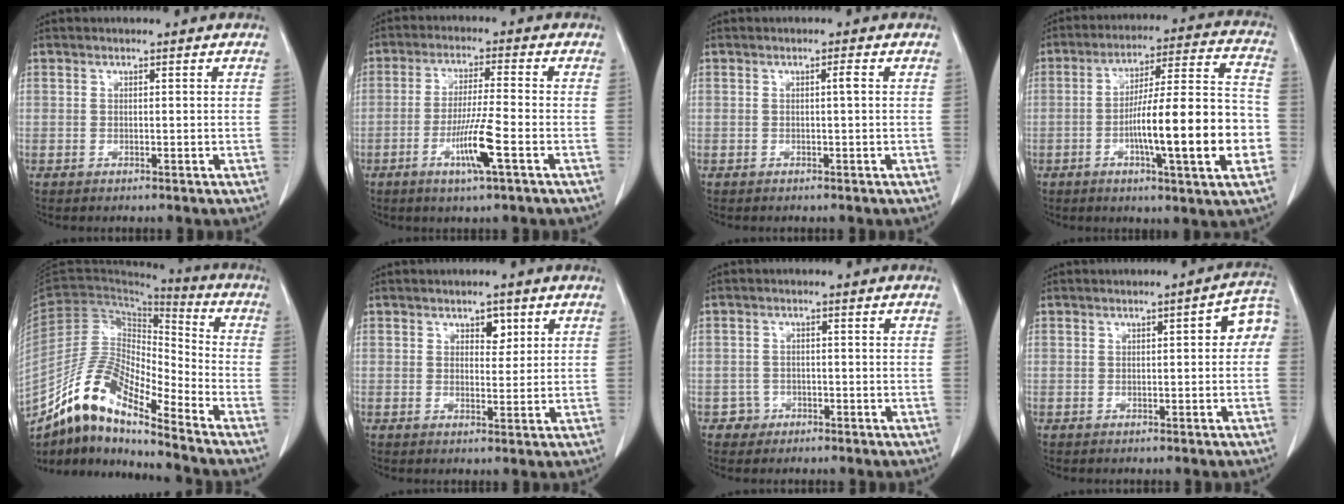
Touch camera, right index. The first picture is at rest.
{"total": 7.6, "force": [-3.0, -0.4, 7.0], "torque": [-0.133, -0.012, -0.056]}
{"total": 0.9, "force": [0.1, -0.1, 0.9], "torque": [-0.014, 0.002, 0.001]}
{"total": 18.2, "force": [-4.3, 1.4, 17.6], "torque": [-0.265, 0.013, -0.064]}
{"total": 14.6, "force": [-11.8, 2.4, 8.3], "torque": [-0.162, 0.032, -0.216]}
{"total": 2.6, "force": [1.3, 1.5, 1.6], "torque": [-0.019, 0.000, 0.020]}
{"total": 2.3, "force": [-1.2, 1.9, -0.4], "torque": [0.014, 0.013, -0.023]}
{"total": 4.5, "force": [0.3, 1.4, 4.2], "torque": [-0.046, 0.020, -0.002]}